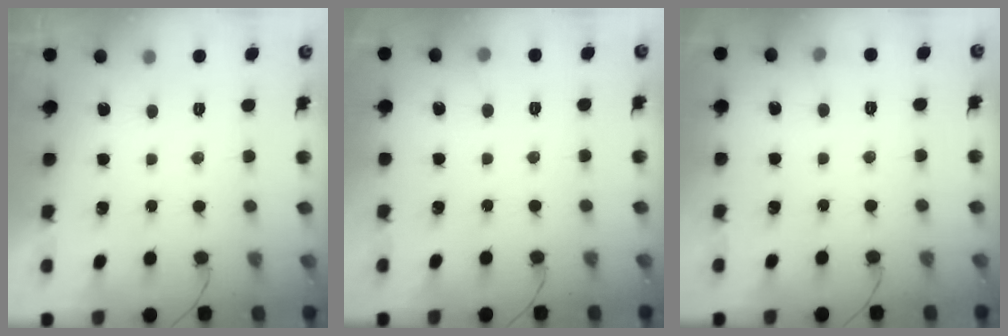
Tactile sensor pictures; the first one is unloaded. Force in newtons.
{"total": 4.8, "press": 4.7, "slide": 1.2}
{"total": 4.2, "press": 3.5, "slide": 2.3}